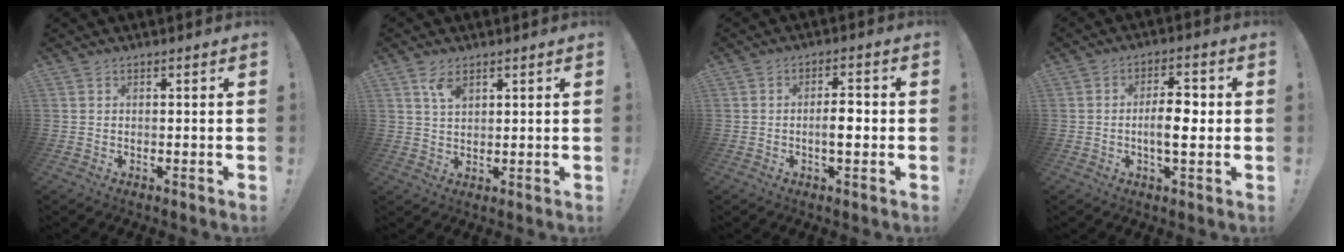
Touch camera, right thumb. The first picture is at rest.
{"total": 4.6, "force": [2.7, 2.3, 3.0], "torque": [-0.048, -0.008, 0.047]}
{"total": 5.3, "force": [-1.2, 2.0, 4.7], "torque": [-0.068, 0.004, -0.027]}
{"total": 8.5, "force": [-1.1, 3.5, 7.7], "torque": [-0.118, 0.009, -0.022]}